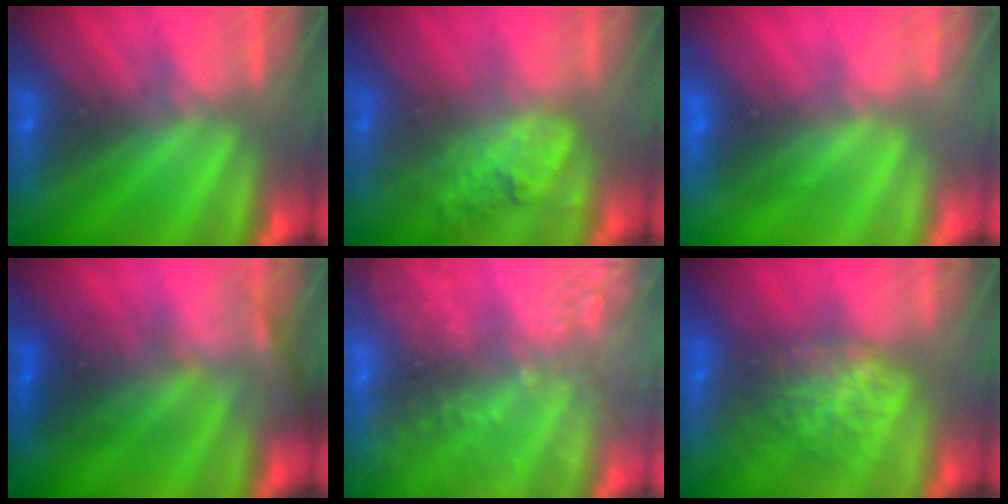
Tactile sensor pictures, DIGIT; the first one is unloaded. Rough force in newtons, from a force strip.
{"total": 2.0}
{"total": 2.6}
{"total": 2.6}
{"total": 7.6}
{"total": 6.9}